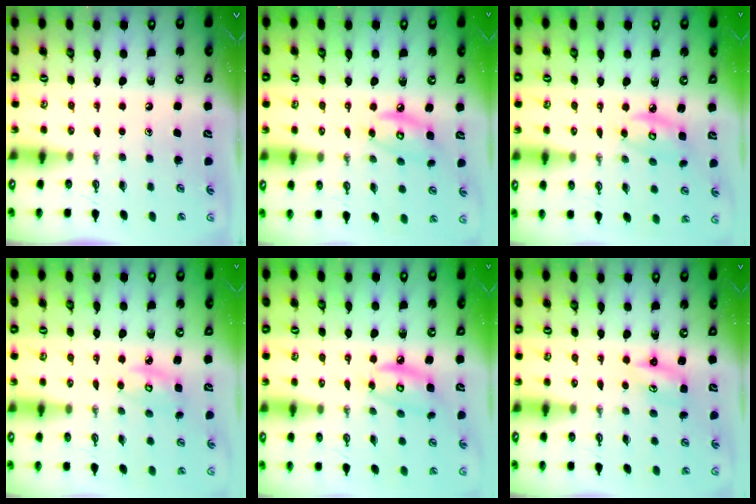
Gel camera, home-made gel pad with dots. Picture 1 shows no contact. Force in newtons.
{"total": 7.7, "press": 7.7, "slide": 0.5}
{"total": 5.8, "press": 5.8, "slide": 0.4}
{"total": 4.2, "press": 4.2, "slide": 0.3}
{"total": 7.9, "press": 7.8, "slide": 0.6}
{"total": 2.9, "press": 2.9, "slide": 0.3}